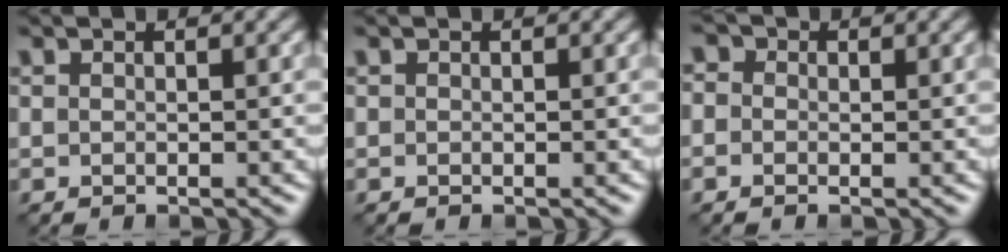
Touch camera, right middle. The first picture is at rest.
{"total": 0.0}
{"total": 2.2, "force": [0.6, 1.8, 1.0], "torque": [-0.006, 0.007, -0.018]}